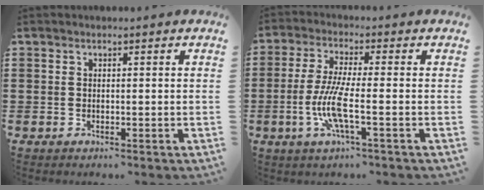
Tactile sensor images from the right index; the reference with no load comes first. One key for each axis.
{"total": 7.7, "fx": -2.1, "fy": 1.3, "fz": 7.3, "tx": -0.165, "ty": -0.018, "tz": -0.047}